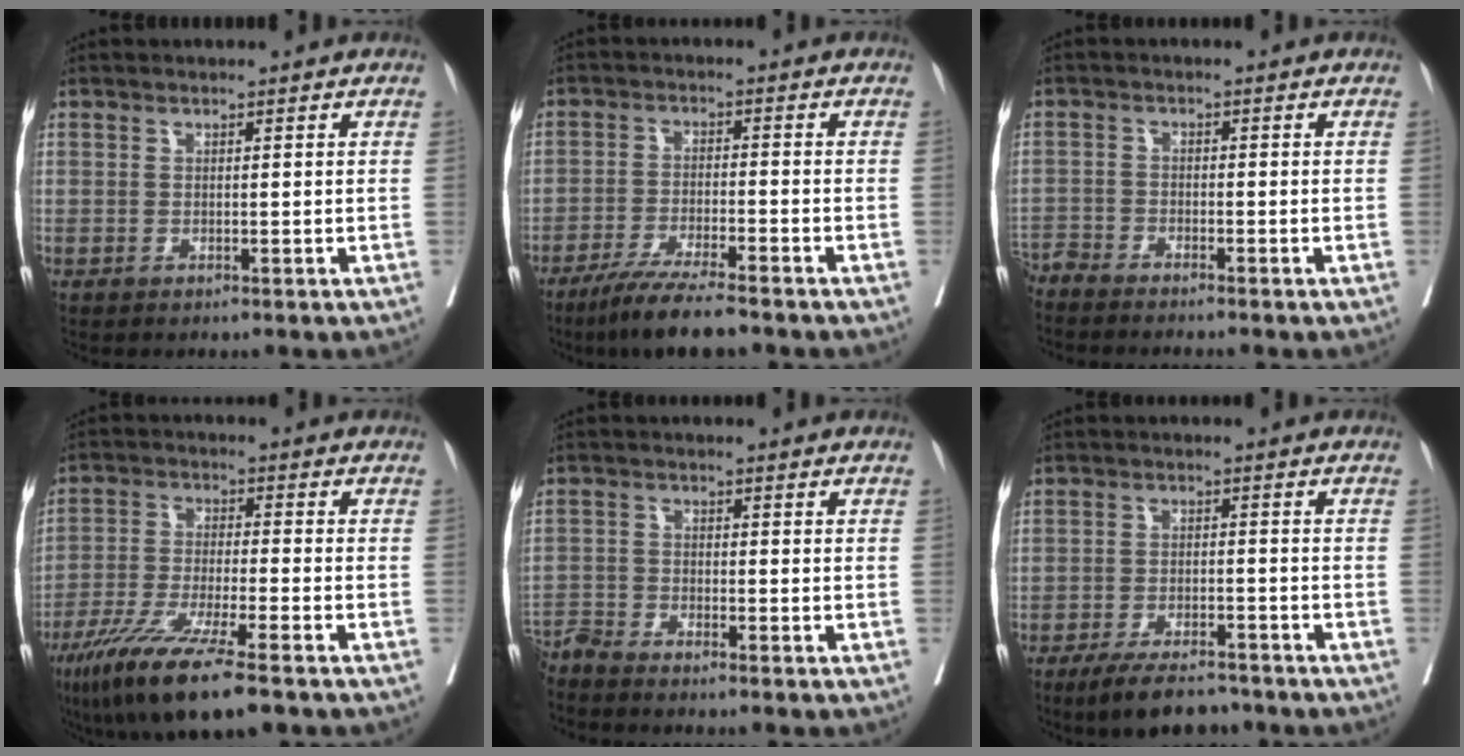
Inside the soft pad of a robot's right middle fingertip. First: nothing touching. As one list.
[{"total": 8.2, "force": [-6.6, 0.2, 5.0], "torque": [-0.083, -0.023, -0.115]}, {"total": 6.7, "force": [-6.4, -0.5, 1.9], "torque": [-0.017, -0.011, -0.111]}, {"total": 12.7, "force": [-8.4, 0.7, 9.5], "torque": [-0.174, -0.038, -0.147]}, {"total": 4.2, "force": [-4.1, -0.9, 0.6], "torque": [-0.009, -0.012, -0.079]}, {"total": 7.9, "force": [-6.6, 2.1, 3.9], "torque": [-0.062, -0.012, -0.110]}]